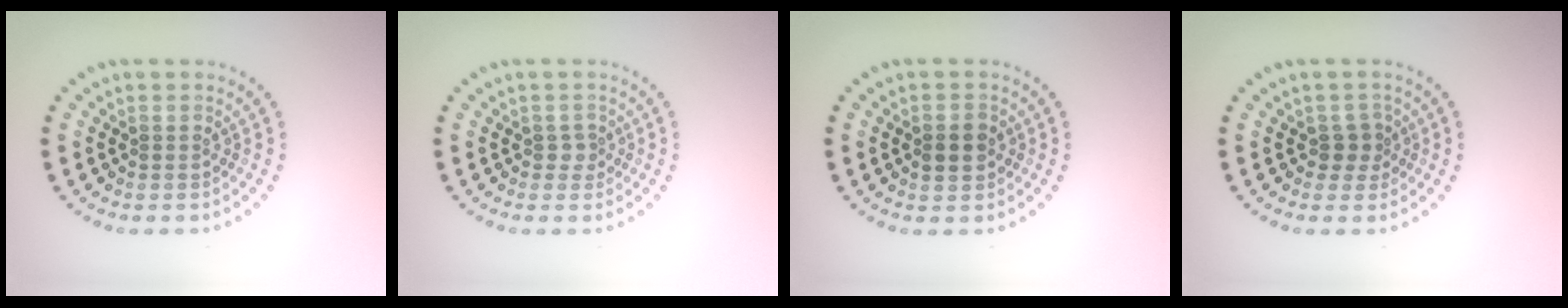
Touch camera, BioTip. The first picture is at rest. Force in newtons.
{"total": 1.1, "press": 0.8, "slide": 0.7}
{"total": 1.7, "press": 1.7, "slide": 0.1}
{"total": 1.6, "press": 1.3, "slide": 0.9}